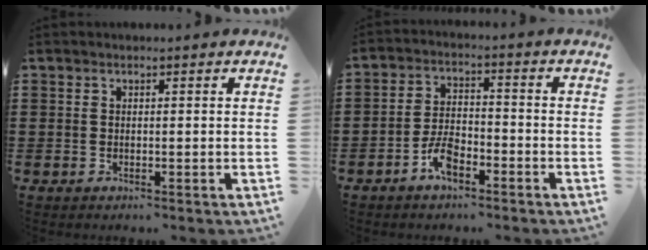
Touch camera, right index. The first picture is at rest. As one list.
[{"total": 5.2, "force": [-3.1, 2.3, 3.5], "torque": [-0.085, 0.003, -0.065]}]